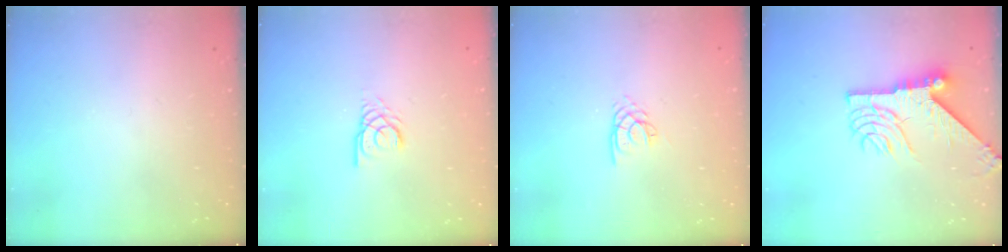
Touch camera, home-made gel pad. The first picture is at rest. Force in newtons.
{"total": 2.9, "press": 2.9, "slide": 0.1}
{"total": 1.9, "press": 1.8, "slide": 0.3}
{"total": 11.1, "press": 11.1, "slide": 1.3}